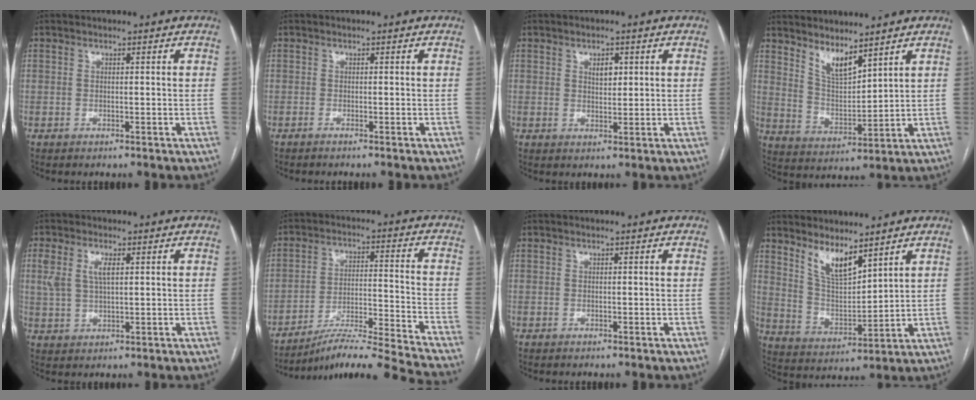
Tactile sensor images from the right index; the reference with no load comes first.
{"total": 0.8, "force": [-0.7, -0.2, 0.3], "torque": [0.001, 0.002, -0.013]}
{"total": 2.4, "force": [1.0, 1.3, 1.8], "torque": [-0.026, -0.002, 0.017]}
{"total": 6.3, "force": [5.2, 1.4, 3.3], "torque": [-0.070, -0.014, 0.110]}
{"total": 5.2, "force": [1.7, 2.3, 4.4], "torque": [-0.102, 0.017, 0.040]}
{"total": 17.6, "force": [-16.0, -3.1, 6.5], "torque": [-0.090, -0.013, -0.251]}
{"total": 0.0}
{"total": 7.7, "force": [5.9, 2.1, 4.5], "torque": [-0.091, -0.012, 0.124]}